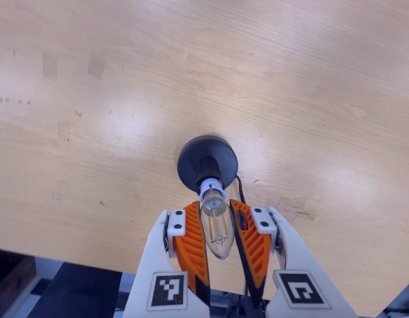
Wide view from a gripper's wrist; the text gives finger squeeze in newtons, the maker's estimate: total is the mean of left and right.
{"total": 14.1, "left": 13.7, "right": 14.4}